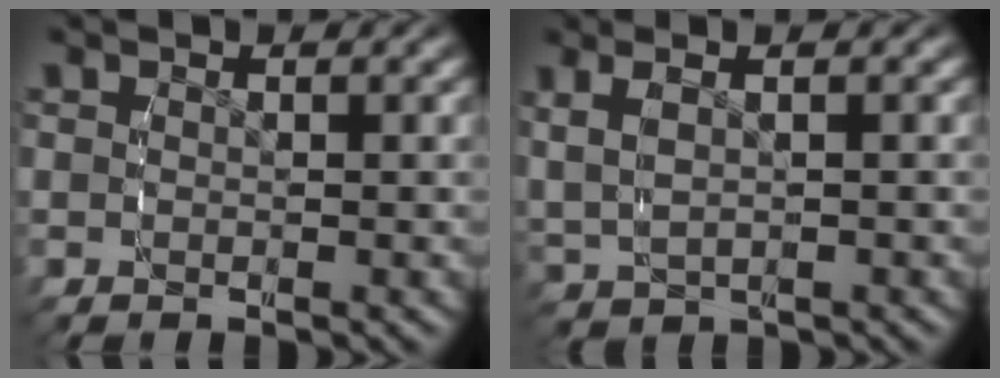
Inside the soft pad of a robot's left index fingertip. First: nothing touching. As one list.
[{"total": 3.7, "force": [1.0, 2.3, 2.7], "torque": [-0.061, 0.006, 0.023]}]